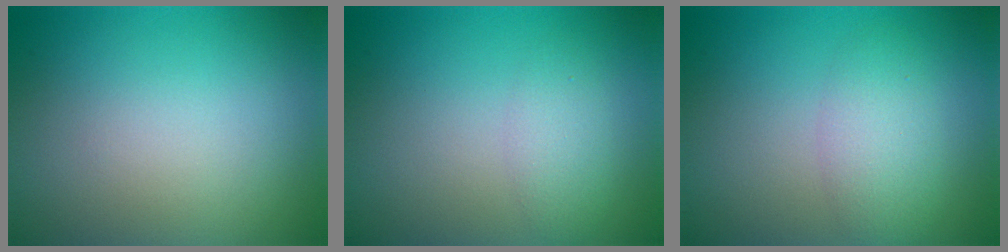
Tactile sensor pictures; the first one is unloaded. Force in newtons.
{"total": 1.8, "press": 1.8, "slide": 0.1}
{"total": 2.9, "press": 2.9, "slide": 0.2}